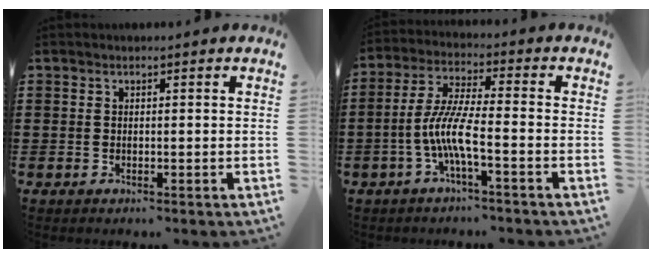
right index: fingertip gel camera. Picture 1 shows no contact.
{"total": 7.7, "force": [-2.8, 1.0, 7.1], "torque": [-0.163, -0.014, -0.062]}